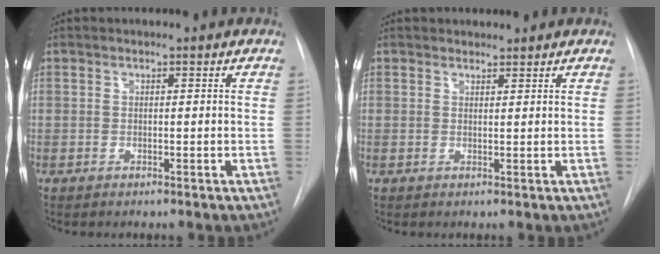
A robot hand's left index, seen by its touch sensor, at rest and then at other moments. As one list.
[{"total": 1.3, "force": [1.3, 0.4, -0.1], "torque": [0.000, 0.006, 0.021]}]